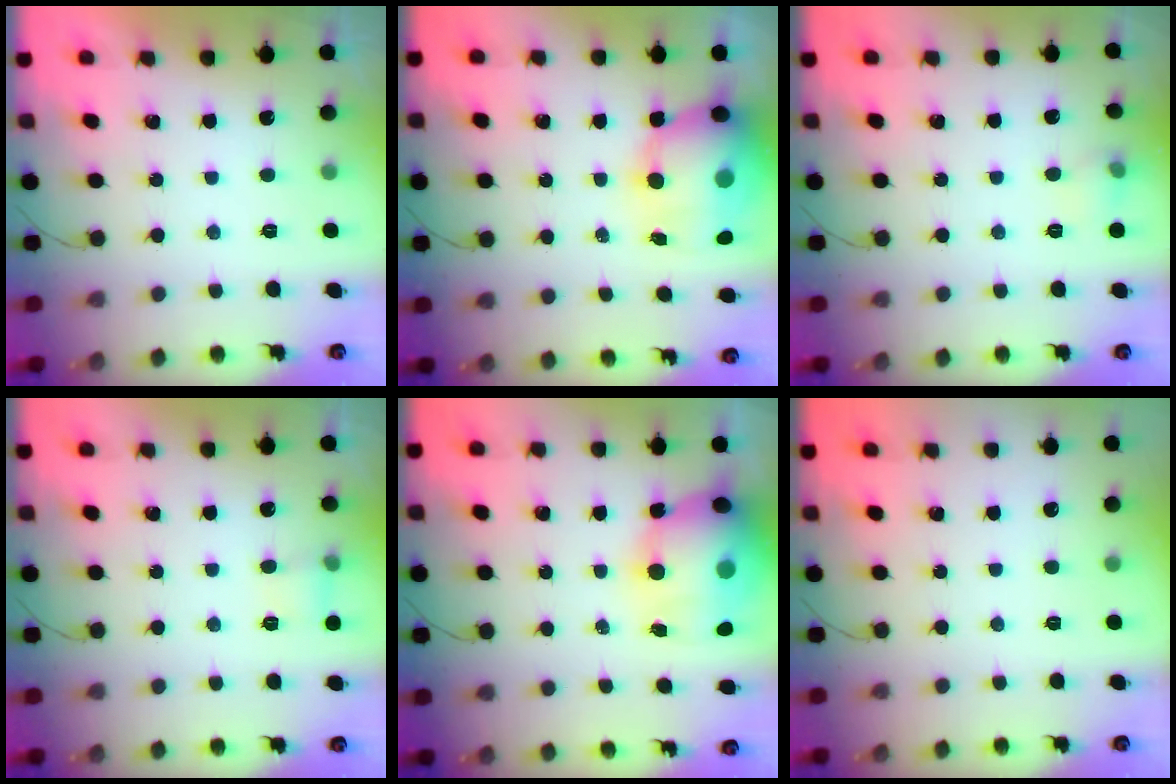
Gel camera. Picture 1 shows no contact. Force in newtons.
{"total": 14.1, "press": 13.7, "slide": 3.6}
{"total": 5.7, "press": 5.4, "slide": 1.8}
{"total": 4.9, "press": 4.0, "slide": 2.7}
{"total": 18.4, "press": 17.9, "slide": 4.2}
{"total": 0.0}